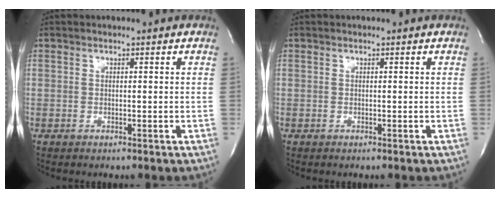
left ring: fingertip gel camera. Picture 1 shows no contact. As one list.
[{"total": 0.0}]